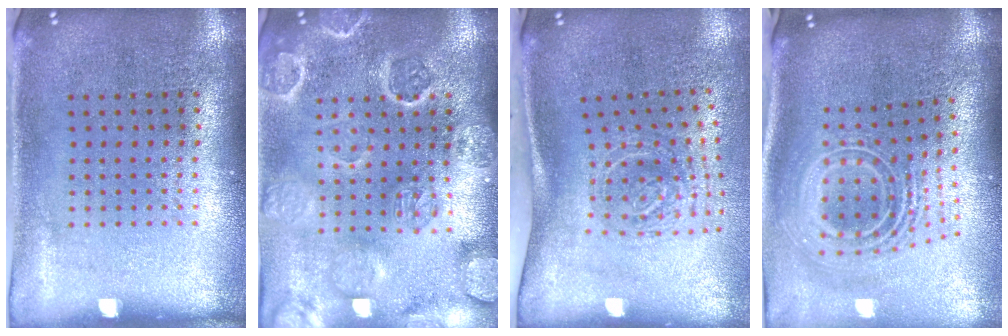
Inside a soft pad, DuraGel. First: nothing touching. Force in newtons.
{"total": 3.3, "press": 3.1, "slide": 0.9}
{"total": 1.9, "press": 1.3, "slide": 1.4}
{"total": 2.7, "press": 1.8, "slide": 2.0}